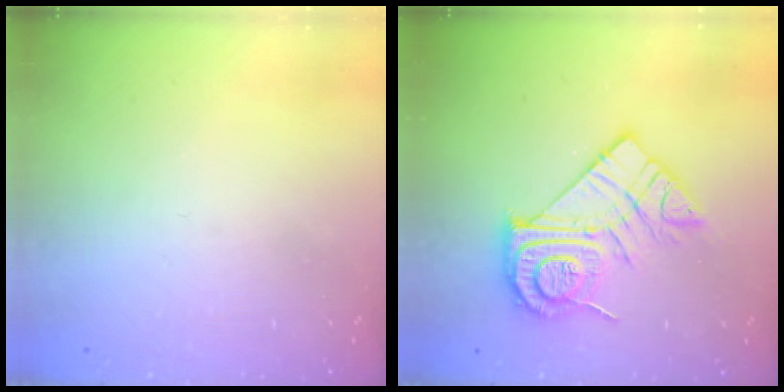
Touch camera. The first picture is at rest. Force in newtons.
{"total": 16.5, "press": 16.5, "slide": 1.2}